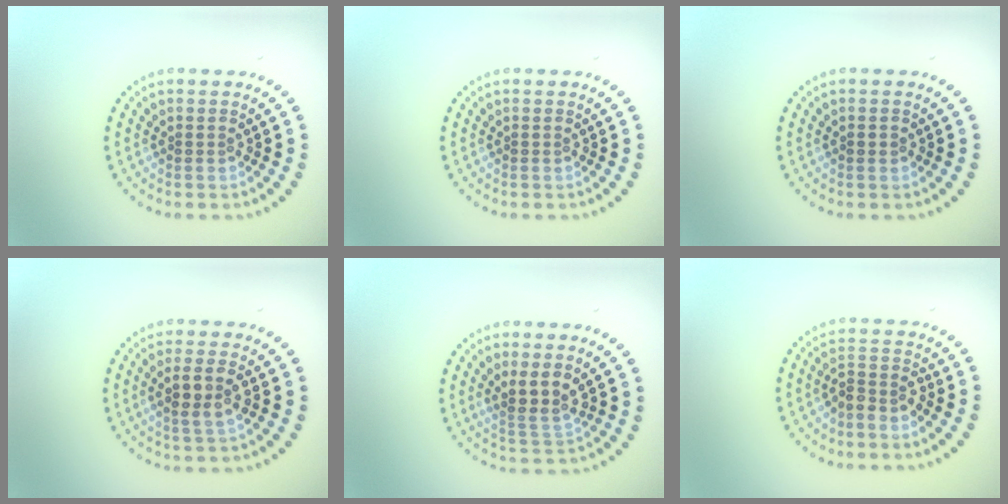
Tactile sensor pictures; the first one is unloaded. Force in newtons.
{"total": 0.0}
{"total": 0.8, "press": 0.8, "slide": 0.1}
{"total": 2.6, "press": 2.4, "slide": 1.1}
{"total": 2.8, "press": 2.3, "slide": 1.6}
{"total": 2.1, "press": 1.6, "slide": 1.3}